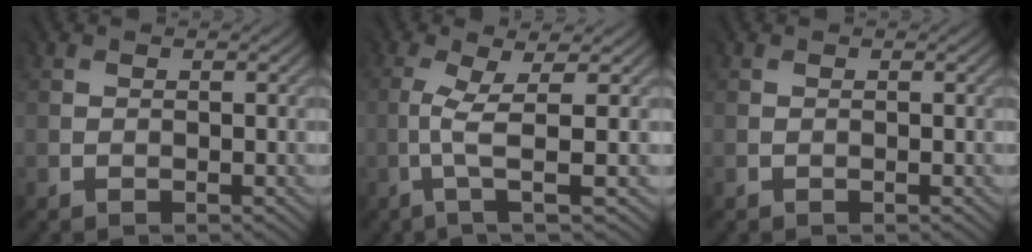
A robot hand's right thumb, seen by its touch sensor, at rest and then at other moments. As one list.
[{"total": 3.9, "force": [-0.8, 0.1, 3.8], "torque": [-0.079, 0.007, -0.018]}, {"total": 0.0}]